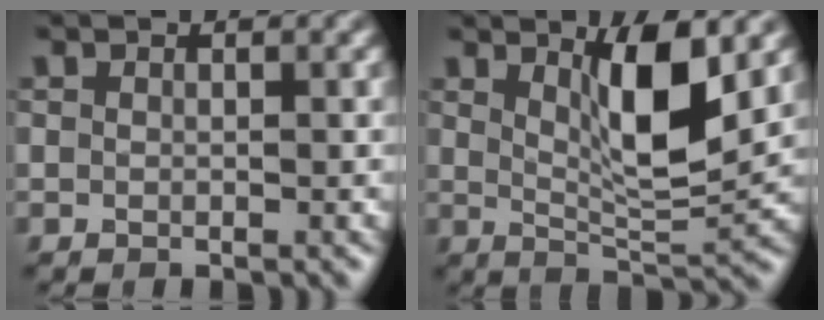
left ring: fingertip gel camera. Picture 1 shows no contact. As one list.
[{"total": 6.0, "force": [2.1, 1.4, 5.4], "torque": [-0.089, -0.011, 0.041]}]